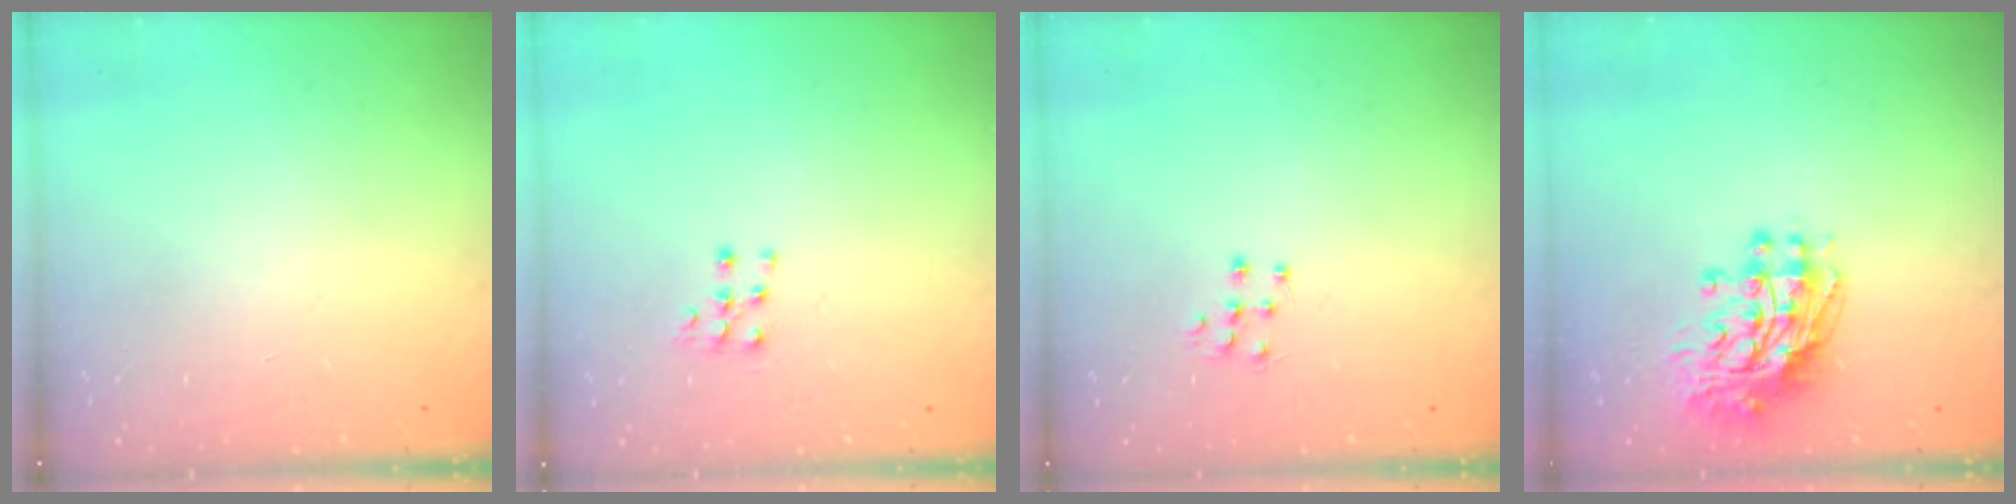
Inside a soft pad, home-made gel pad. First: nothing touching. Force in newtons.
{"total": 6.1, "press": 6.0, "slide": 0.5}
{"total": 6.2, "press": 6.2, "slide": 0.4}
{"total": 11.5, "press": 11.4, "slide": 1.2}